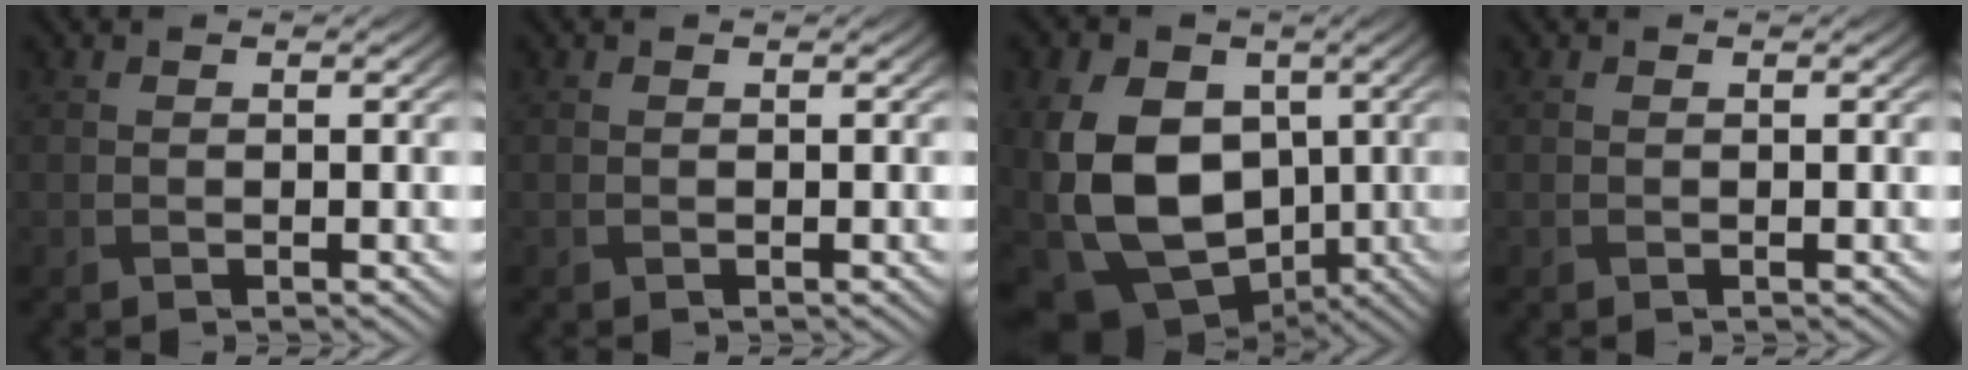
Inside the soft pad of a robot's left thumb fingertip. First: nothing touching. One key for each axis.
{"total": 0.0}
{"total": 16.2, "fx": -2.1, "fy": 11.7, "fz": 11.1, "tx": -0.245, "ty": -0.022, "tz": -0.025}
{"total": 0.0}